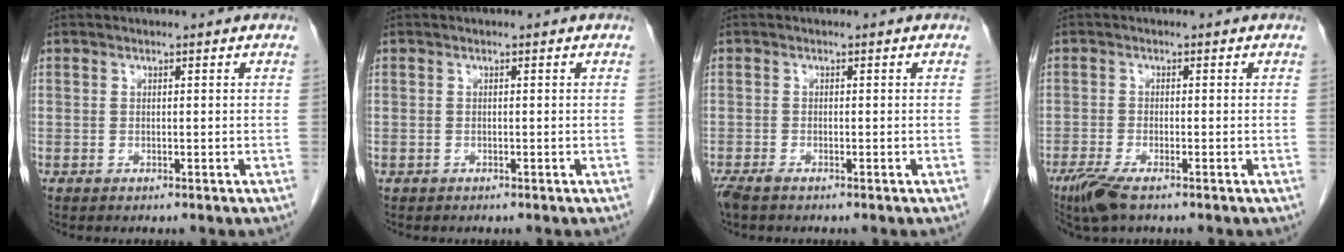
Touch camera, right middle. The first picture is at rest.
{"total": 0.0}
{"total": 2.2, "force": [-1.7, 0.6, 1.3], "torque": [-0.029, -0.007, -0.031]}
{"total": 4.6, "force": [-3.2, 0.8, 3.2], "torque": [-0.068, -0.013, -0.060]}